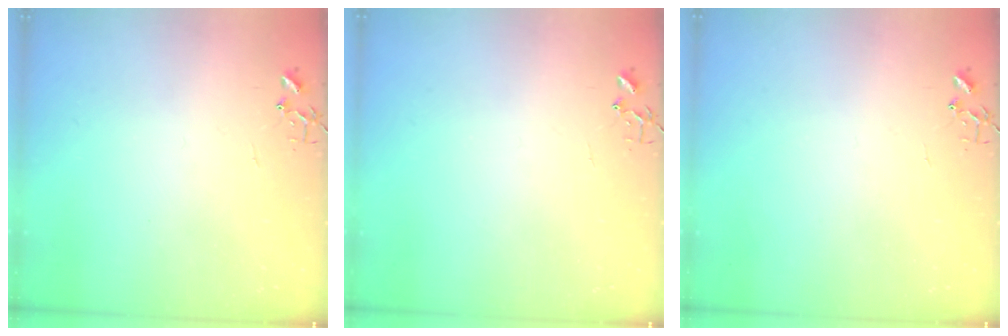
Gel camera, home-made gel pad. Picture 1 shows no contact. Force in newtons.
{"total": 0.0}
{"total": 0.0}